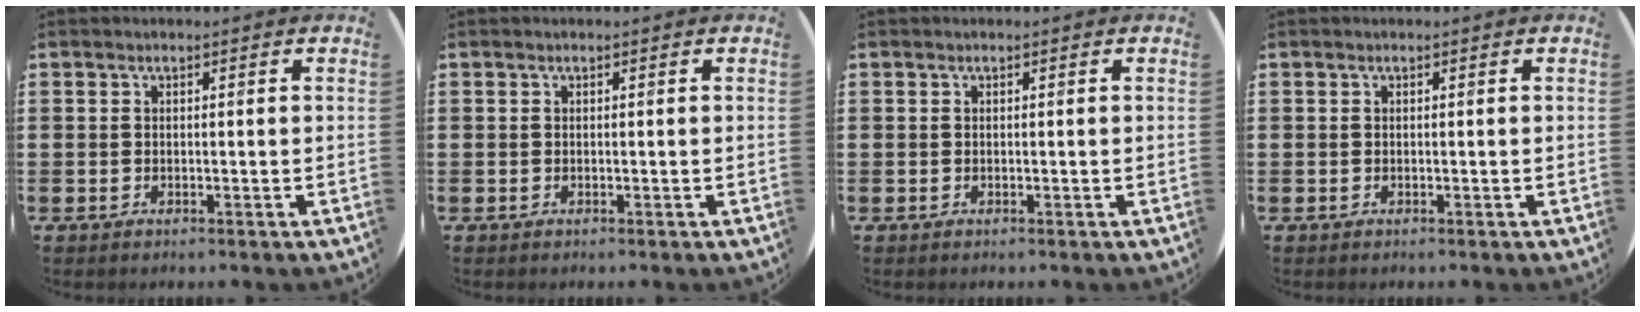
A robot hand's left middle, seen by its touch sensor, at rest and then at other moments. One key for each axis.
{"total": 0.0}
{"total": 0.0}
{"total": 0.0}